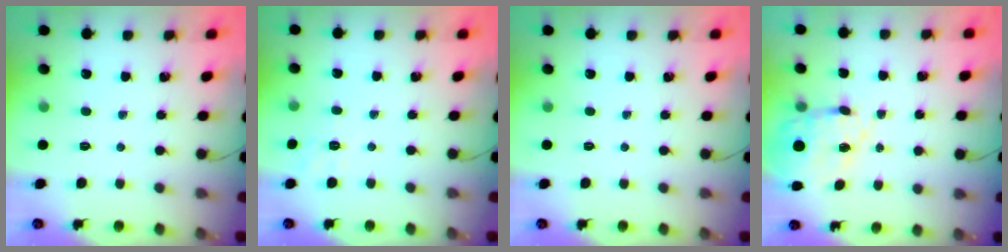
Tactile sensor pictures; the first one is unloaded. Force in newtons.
{"total": 2.2, "press": 0.7, "slide": 2.0}
{"total": 0.0}
{"total": 15.6, "press": 15.2, "slide": 3.7}